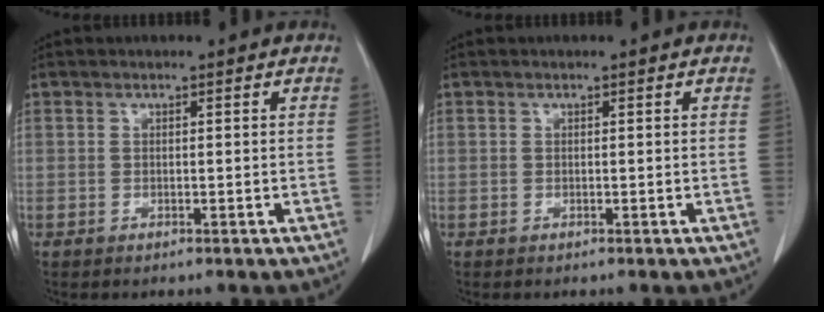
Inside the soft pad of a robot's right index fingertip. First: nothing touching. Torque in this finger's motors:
{"motor_torque": [0.00, 0.00, 0.01, 0.00]}